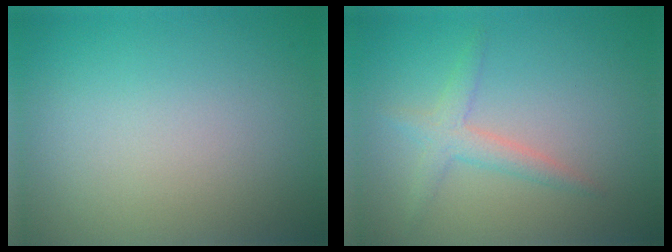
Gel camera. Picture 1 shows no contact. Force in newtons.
{"total": 2.1, "press": 2.1, "slide": 0.2}